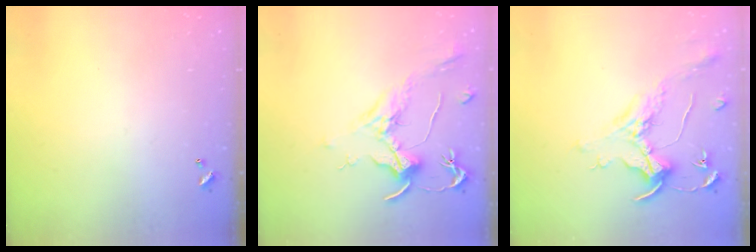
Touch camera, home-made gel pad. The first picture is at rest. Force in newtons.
{"total": 2.1, "press": 2.0, "slide": 0.8}
{"total": 1.5, "press": 1.3, "slide": 0.7}